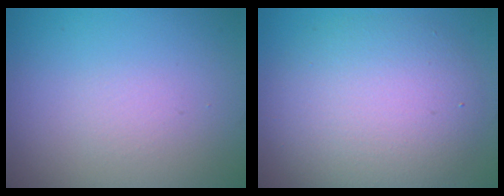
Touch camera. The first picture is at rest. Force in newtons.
{"total": 7.0, "press": 7.0, "slide": 0.5}